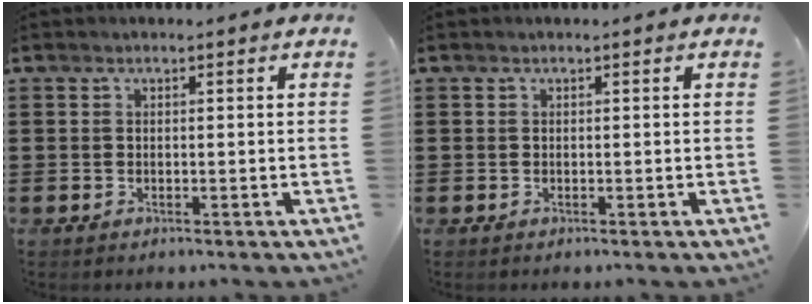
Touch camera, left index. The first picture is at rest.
{"total": 0.0}